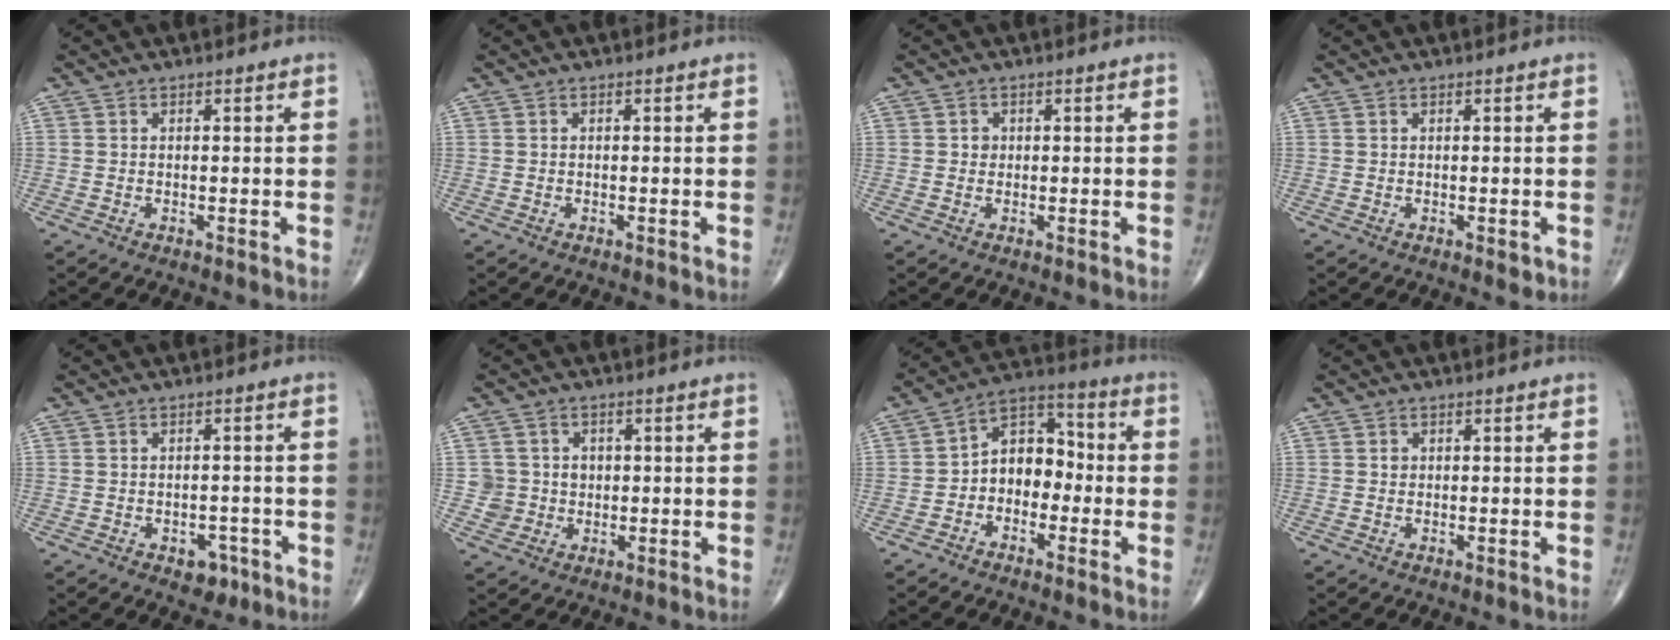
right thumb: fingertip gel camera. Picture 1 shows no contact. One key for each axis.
{"total": 0.0}
{"total": 1.3, "fx": 0.2, "fy": 1.2, "fz": 0.4, "tx": 0.001, "ty": 0.003, "tz": 0.002}
{"total": 1.4, "fx": -0.3, "fy": 0.8, "fz": 1.1, "tx": -0.008, "ty": -0.002, "tz": -0.001}
{"total": 3.8, "fx": -1.9, "fy": 2.6, "fz": 1.9, "tx": -0.004, "ty": 0.012, "tz": -0.022}
{"total": 4.6, "fx": 0.5, "fy": 4.5, "fz": 0.9, "tx": 0.006, "ty": 0.003, "tz": 0.013}
{"total": 9.4, "fx": -1.8, "fy": 6.9, "fz": 6.1, "tx": -0.062, "ty": 0.043, "tz": -0.049}
{"total": 0.8, "fx": 0.2, "fy": 0.7, "fz": 0.3, "tx": 0.000, "ty": 0.002, "tz": 0.004}